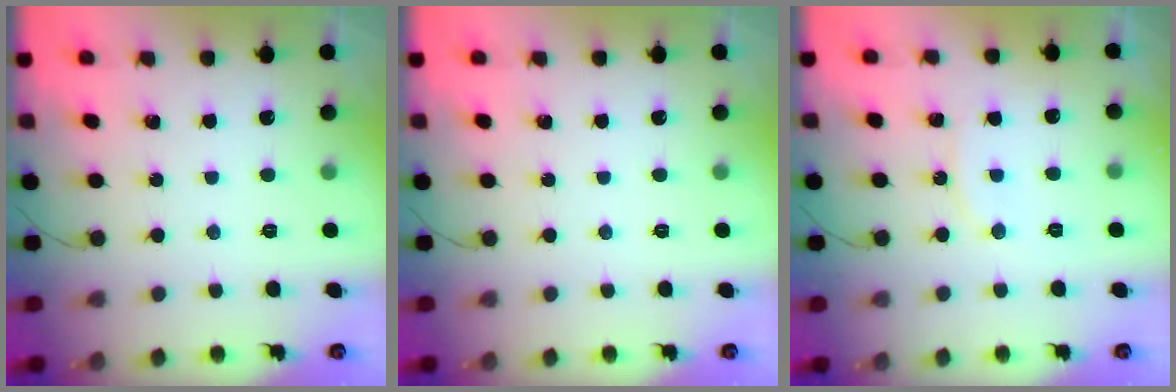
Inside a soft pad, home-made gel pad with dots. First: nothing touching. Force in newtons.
{"total": 0.0}
{"total": 5.7, "press": 5.7, "slide": 0.4}